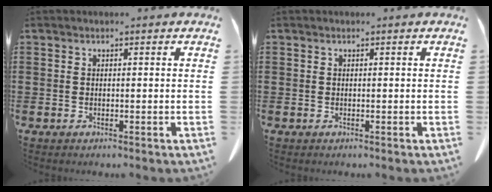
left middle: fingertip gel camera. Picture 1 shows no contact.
{"total": 0.0}